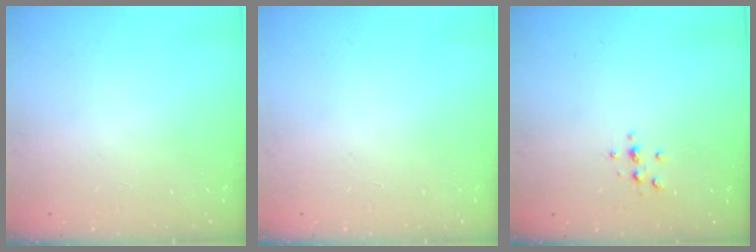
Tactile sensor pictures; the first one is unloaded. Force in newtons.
{"total": 0.0}
{"total": 2.2, "press": 2.1, "slide": 0.2}